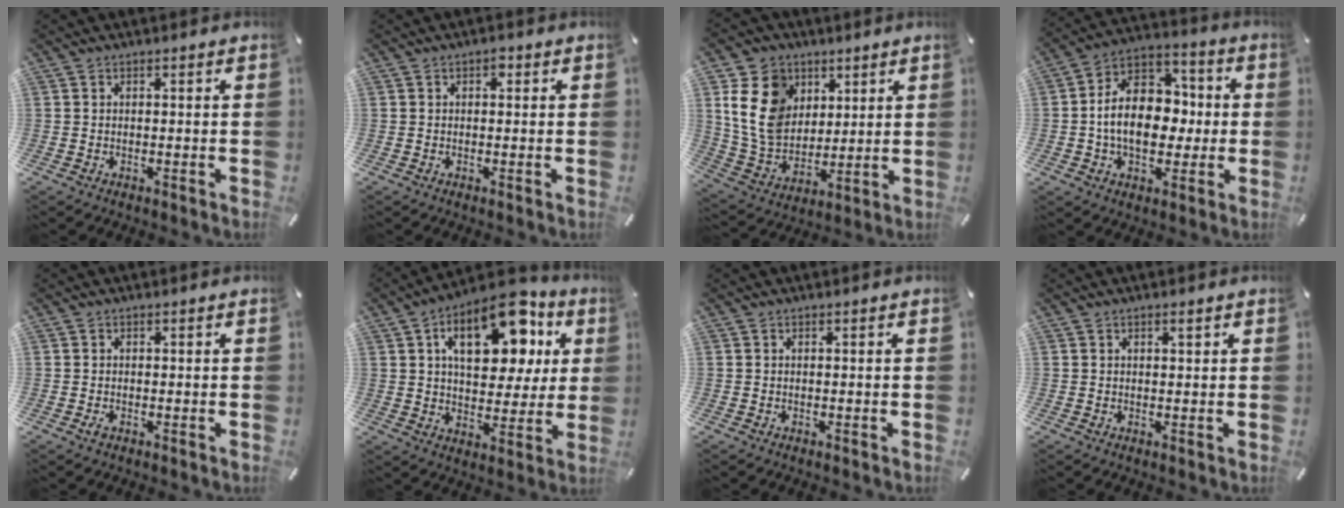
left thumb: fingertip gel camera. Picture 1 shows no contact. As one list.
[{"total": 1.2, "force": [0.3, 0.9, 0.8], "torque": [-0.008, 0.004, 0.002]}, {"total": 14.7, "force": [4.9, 11.9, 7.0], "torque": [-0.156, -0.010, 0.096]}, {"total": 14.8, "force": [-1.5, 11.0, 9.8], "torque": [-0.176, 0.015, -0.027]}, {"total": 0.7, "force": [-0.3, 0.4, 0.5], "torque": [-0.009, -0.002, -0.006]}, {"total": 19.3, "force": [8.6, 10.9, 13.3], "torque": [-0.198, -0.030, 0.144]}, {"total": 0.0}, {"total": 1.0, "force": [0.6, 0.3, 0.7], "torque": [-0.014, 0.001, 0.010]}]